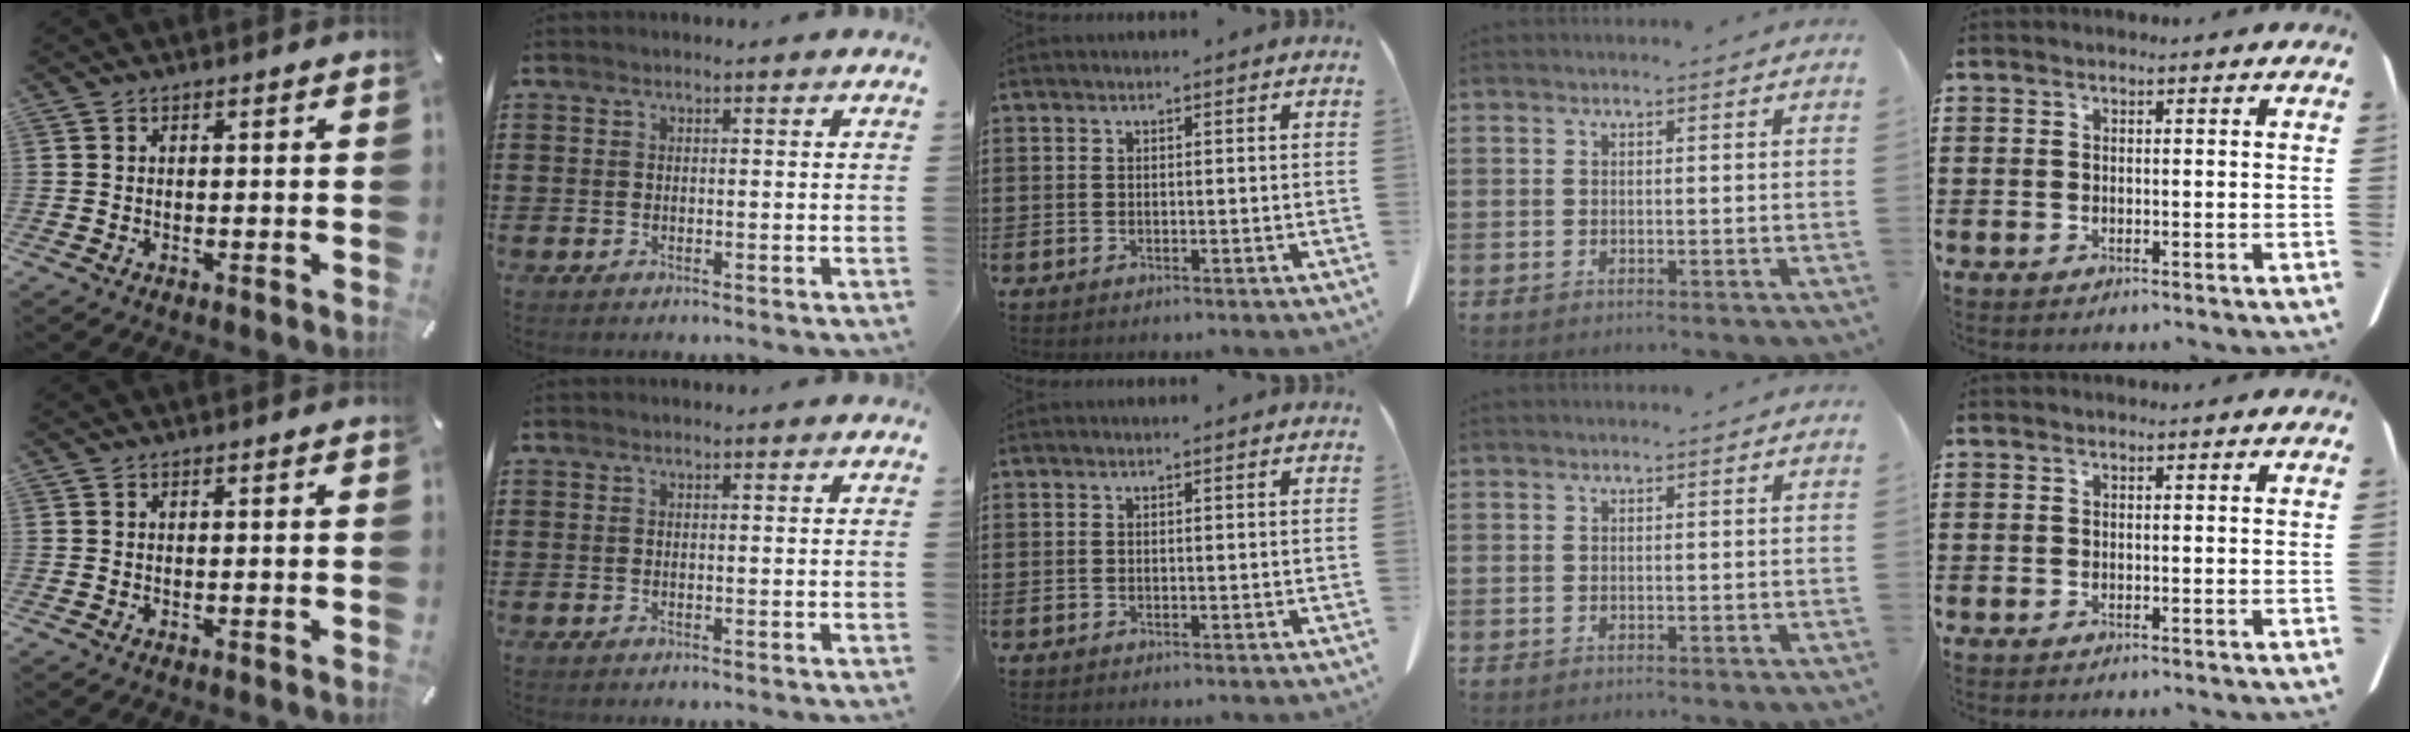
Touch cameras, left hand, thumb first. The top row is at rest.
{}